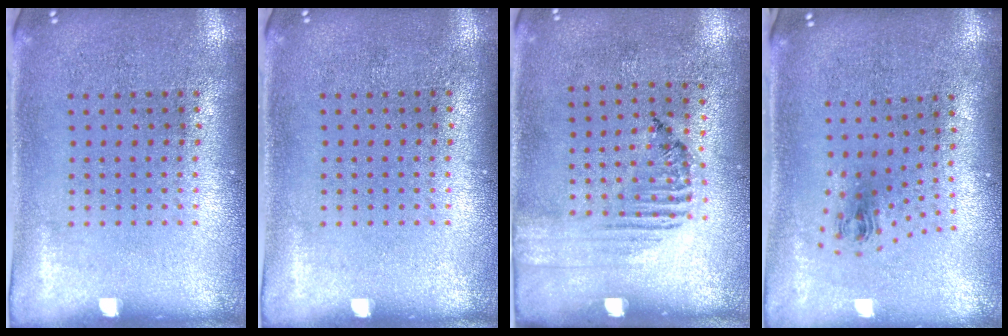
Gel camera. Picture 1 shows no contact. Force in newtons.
{"total": 0.0}
{"total": 1.5, "press": 1.1, "slide": 1.1}
{"total": 0.9, "press": 0.4, "slide": 0.8}